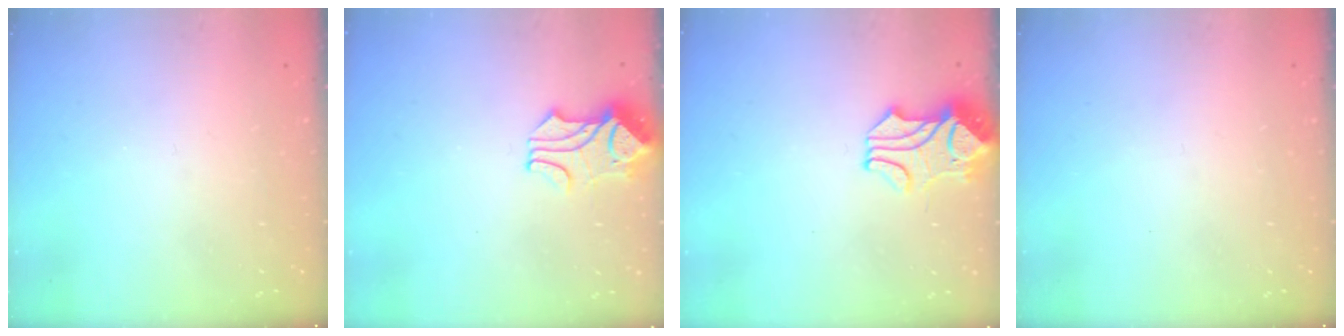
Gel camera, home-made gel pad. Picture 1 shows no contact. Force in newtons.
{"total": 1.6, "press": 1.2, "slide": 1.0}
{"total": 2.4, "press": 2.1, "slide": 1.1}
{"total": 0.0}